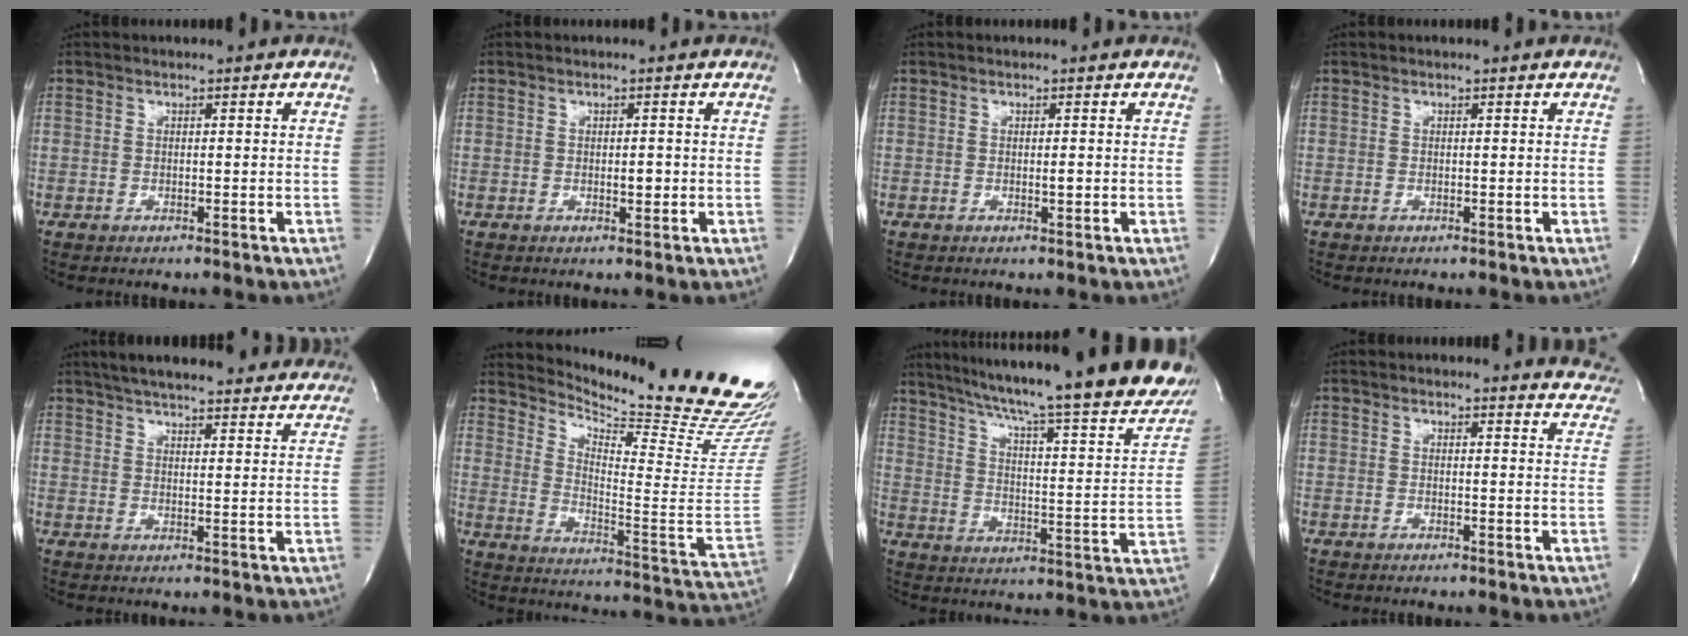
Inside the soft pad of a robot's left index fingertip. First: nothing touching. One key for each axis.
{"total": 1.2, "fx": 0.0, "fy": 0.5, "fz": 1.1, "tx": -0.016, "ty": -0.001, "tz": 0.001}
{"total": 0.7, "fx": 0.1, "fy": 0.1, "fz": 0.7, "tx": -0.015, "ty": -0.002, "tz": -0.001}
{"total": 0.0}
{"total": 27.8, "fx": 25.1, "fy": 5.0, "fz": 11.0, "tx": -0.178, "ty": -0.020, "tz": 0.306}
{"total": 23.2, "fx": 20.9, "fy": -0.7, "fz": 10.2, "tx": -0.169, "ty": -0.135, "tz": 0.273}
{"total": 31.0, "fx": 25.7, "fy": 3.0, "fz": 17.0, "tx": -0.255, "ty": -0.055, "tz": 0.331}
{"total": 7.9, "fx": 7.7, "fy": 1.7, "fz": 0.3, "tx": 0.033, "ty": -0.042, "tz": 0.041}